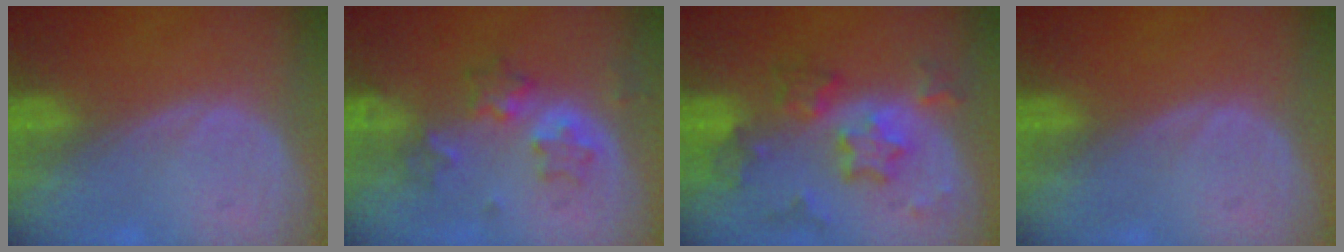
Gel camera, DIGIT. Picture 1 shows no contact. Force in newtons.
{"total": 6.1, "press": 5.6, "slide": 2.5}
{"total": 8.2, "press": 7.2, "slide": 4.0}
{"total": 0.0}